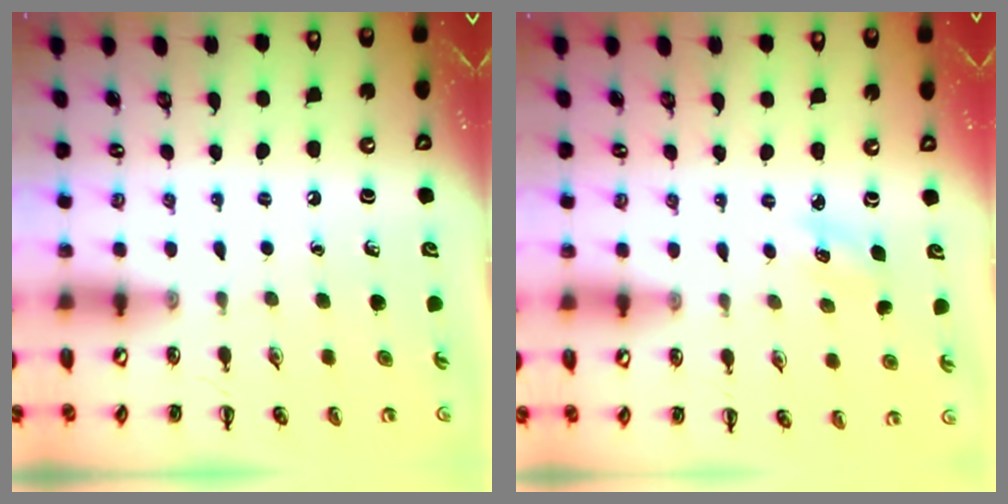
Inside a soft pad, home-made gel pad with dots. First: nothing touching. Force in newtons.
{"total": 3.7, "press": 3.5, "slide": 1.1}